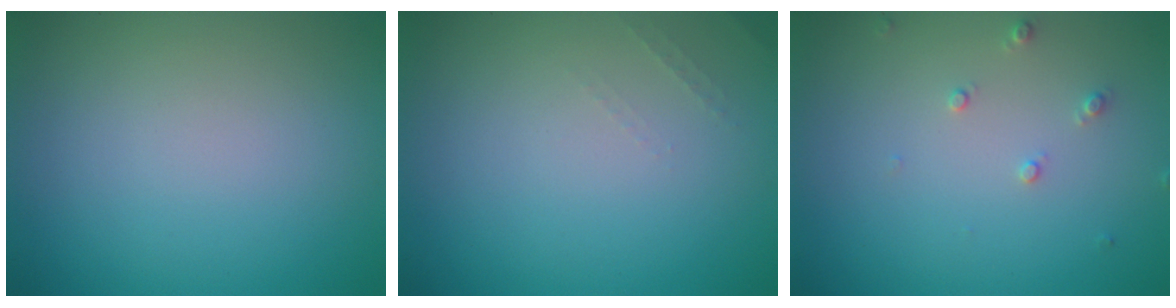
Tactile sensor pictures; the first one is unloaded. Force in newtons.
{"total": 0.6, "press": 0.6, "slide": 0.2}
{"total": 1.1, "press": 1.1, "slide": 0.2}